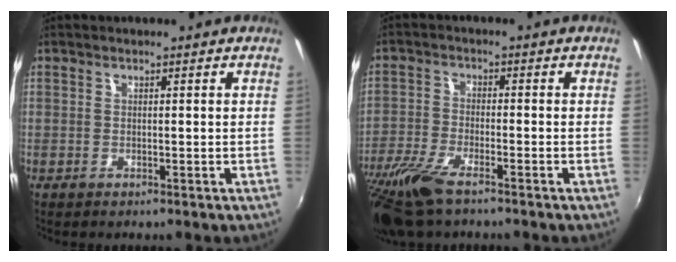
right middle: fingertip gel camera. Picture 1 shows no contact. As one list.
[{"total": 11.5, "force": [-8.5, 2.9, 7.1], "torque": [-0.170, -0.037, -0.169]}]